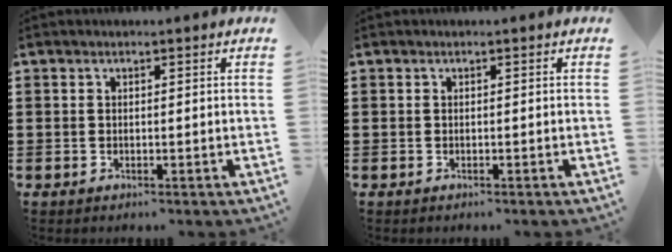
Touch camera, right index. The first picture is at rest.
{"total": 0.0}